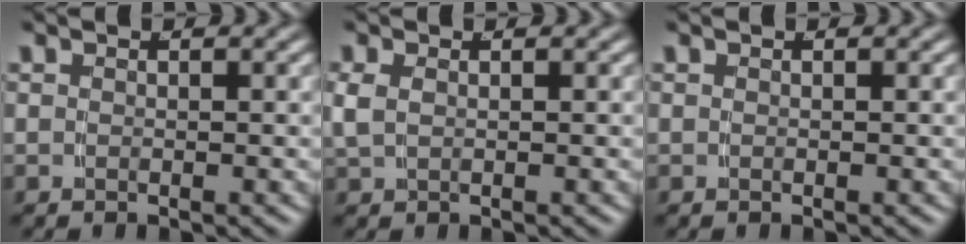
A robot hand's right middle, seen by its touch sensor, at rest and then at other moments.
{"total": 1.3, "force": [0.4, 0.7, 1.0], "torque": [-0.034, -0.003, 0.017]}
{"total": 0.0}